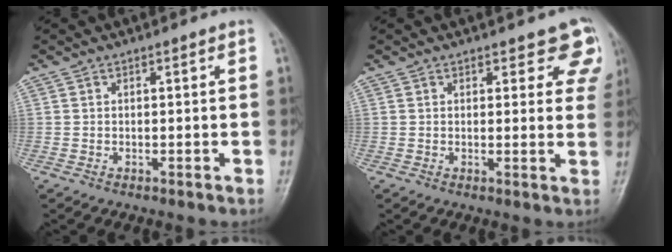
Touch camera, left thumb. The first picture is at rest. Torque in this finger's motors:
{"motor_torque": [0.12, 0.21, 0.23, 0.22, 0.03]}